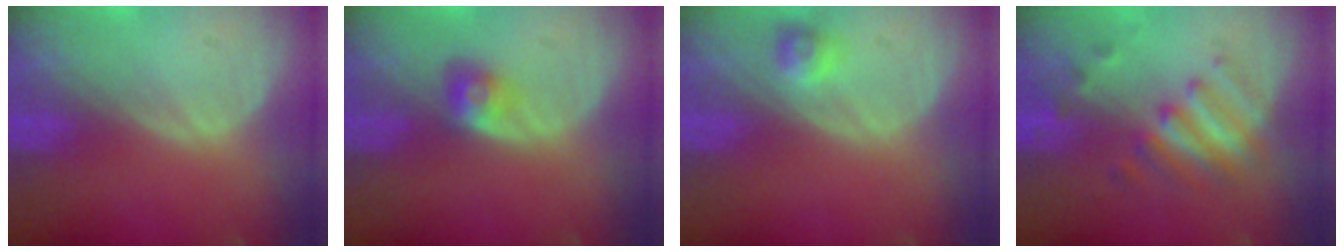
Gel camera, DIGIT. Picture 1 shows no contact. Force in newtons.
{"total": 2.9, "press": 2.4, "slide": 1.5}
{"total": 2.3, "press": 2.2, "slide": 0.3}
{"total": 5.8, "press": 5.7, "slide": 0.9}